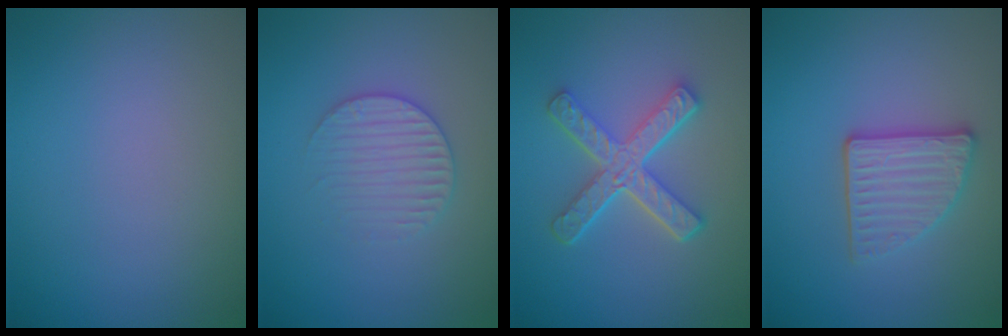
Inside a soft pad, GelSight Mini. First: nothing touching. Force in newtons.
{"total": 2.8, "press": 2.7, "slide": 0.6}
{"total": 5.1, "press": 3.7, "slide": 3.5}
{"total": 3.4, "press": 3.0, "slide": 1.6}